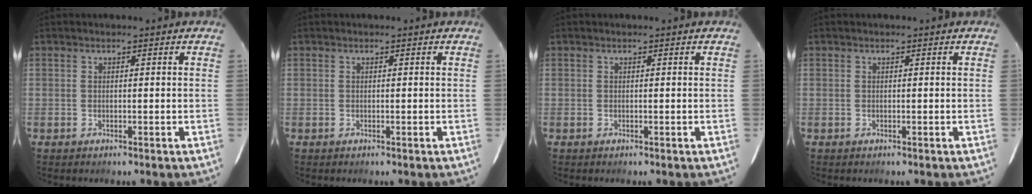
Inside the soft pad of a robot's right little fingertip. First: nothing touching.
{"total": 0.0}
{"total": 0.0}
{"total": 0.0}